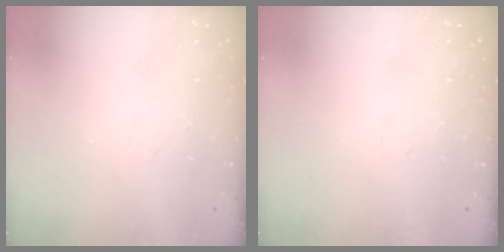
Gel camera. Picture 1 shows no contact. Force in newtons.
{"total": 0.0}